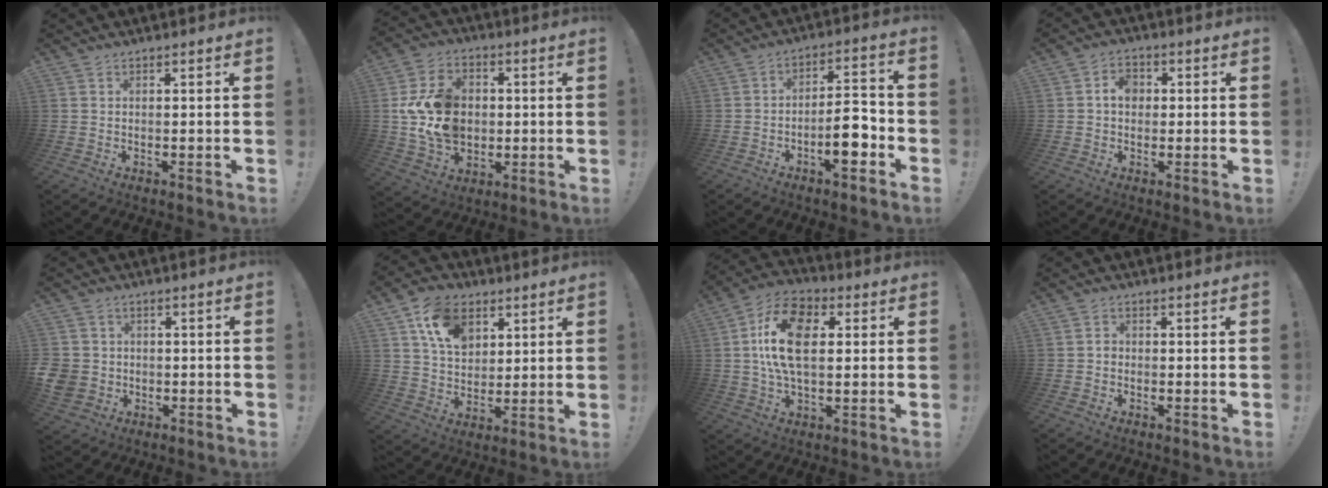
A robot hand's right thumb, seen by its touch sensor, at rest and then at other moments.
{"total": 16.1, "force": [0.5, 12.7, 9.9], "torque": [-0.170, 0.004, 0.016]}
{"total": 10.2, "force": [-4.2, 3.5, 8.7], "torque": [-0.124, 0.023, -0.075]}
{"total": 5.2, "force": [0.5, 4.0, 3.4], "torque": [-0.048, 0.004, 0.007]}
{"total": 5.8, "force": [-0.9, 5.5, 1.8], "torque": [-0.046, 0.012, -0.014]}
{"total": 13.9, "force": [6.6, 10.0, 6.9], "torque": [-0.107, -0.019, 0.125]}
{"total": 16.5, "force": [3.1, 9.6, 13.1], "torque": [-0.235, 0.005, 0.051]}
{"total": 1.4, "force": [-0.8, 0.9, 0.5], "torque": [-0.011, 0.006, -0.016]}